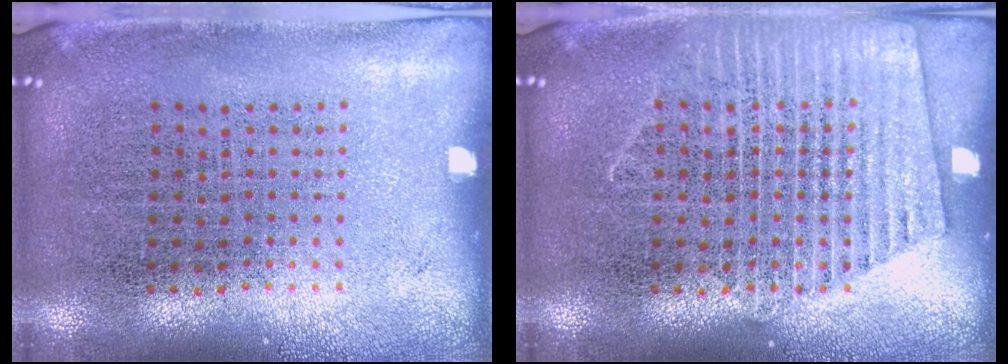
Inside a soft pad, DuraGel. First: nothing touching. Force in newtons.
{"total": 2.4, "press": 2.4, "slide": 0.2}